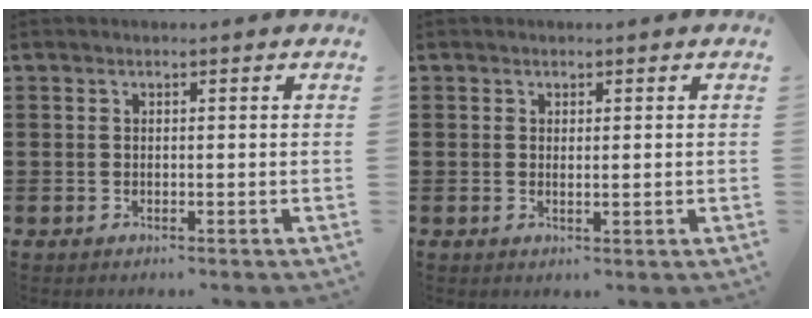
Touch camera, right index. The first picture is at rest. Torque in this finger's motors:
{"motor_torque": [-0.33, 0.39, 0.05, -0.01]}